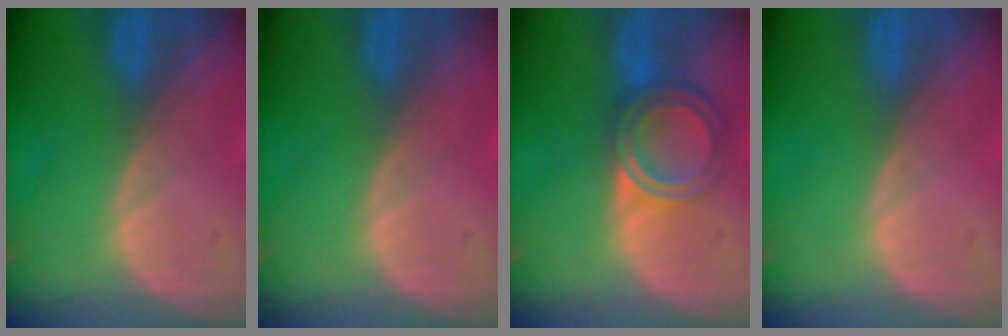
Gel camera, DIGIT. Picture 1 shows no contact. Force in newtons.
{"total": 0.0}
{"total": 6.4, "press": 5.4, "slide": 3.5}
{"total": 0.0}